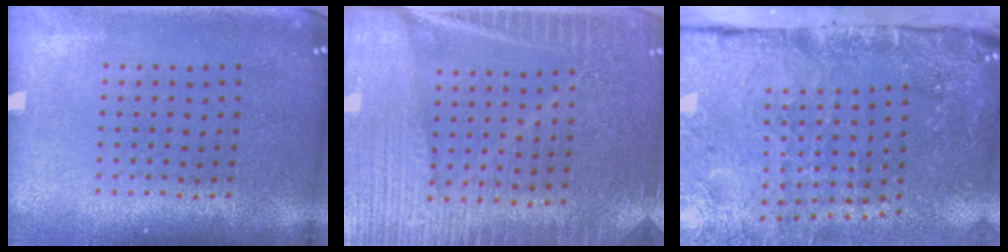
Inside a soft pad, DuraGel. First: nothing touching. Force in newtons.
{"total": 4.0, "press": 3.7, "slide": 1.5}
{"total": 4.7, "press": 3.6, "slide": 3.0}